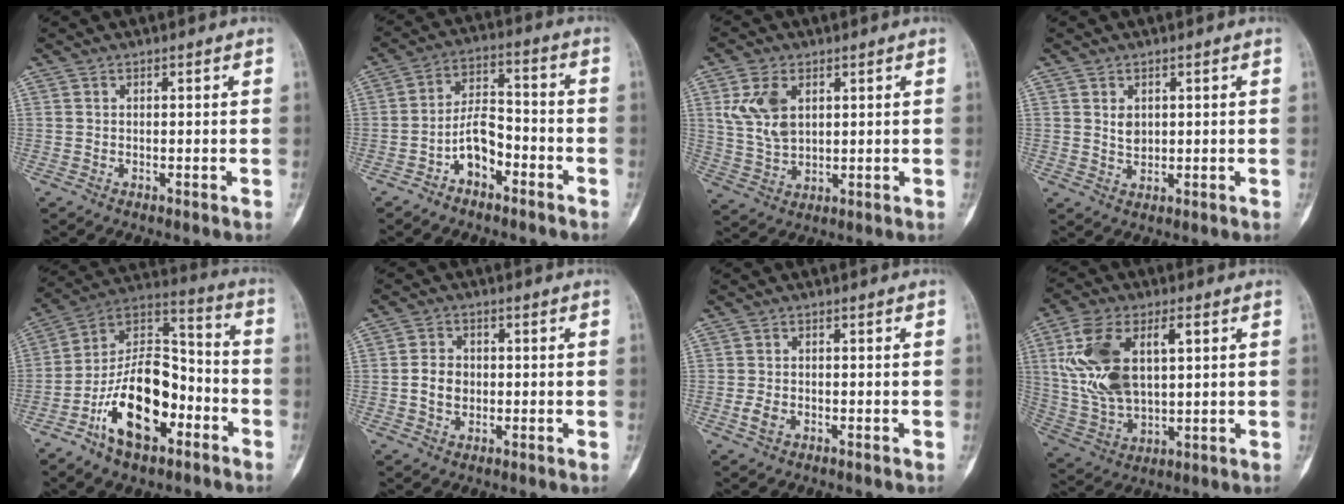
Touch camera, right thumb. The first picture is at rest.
{"total": 8.1, "force": [-4.2, 4.6, 5.2], "torque": [-0.079, 0.049, -0.077]}
{"total": 8.6, "force": [2.8, 5.4, 6.0], "torque": [-0.111, -0.007, 0.063]}
{"total": 2.8, "force": [0.8, 2.0, 1.7], "torque": [-0.020, -0.007, 0.019]}
{"total": 19.6, "force": [-8.1, 10.8, 14.2], "torque": [-0.214, 0.077, -0.139]}
{"total": 4.9, "force": [-0.4, 3.9, 2.9], "torque": [-0.039, 0.007, -0.007]}
{"total": 2.2, "force": [-0.9, 1.4, 1.5], "torque": [-0.036, 0.003, -0.015]}
{"total": 17.2, "force": [4.2, 9.4, 13.8], "torque": [-0.267, -0.001, 0.088]}